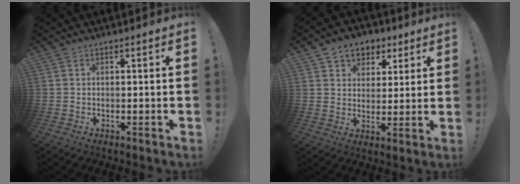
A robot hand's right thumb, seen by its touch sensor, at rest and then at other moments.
{"total": 7.2, "force": [3.4, 6.1, 1.6], "torque": [-0.012, -0.019, 0.067]}